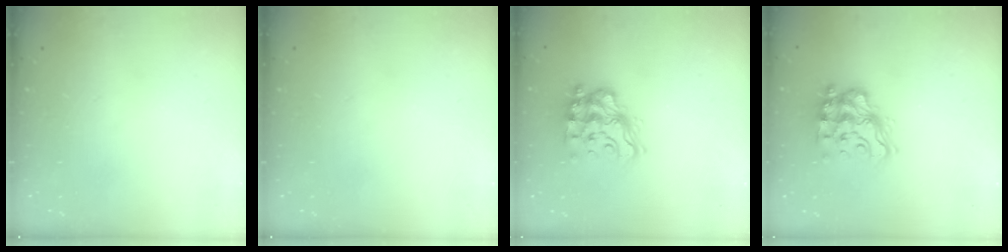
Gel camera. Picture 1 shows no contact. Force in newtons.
{"total": 0.0}
{"total": 15.1, "press": 15.0, "slide": 1.1}
{"total": 15.1, "press": 15.0, "slide": 1.1}